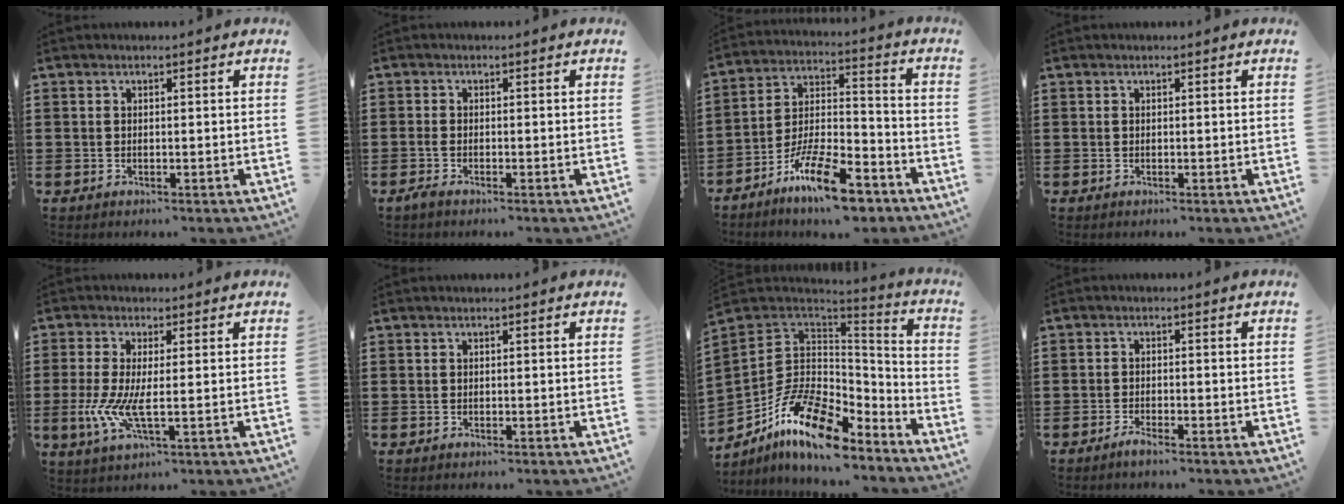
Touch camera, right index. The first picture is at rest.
{"total": 1.1, "force": [-0.8, 0.2, 0.8], "torque": [-0.024, -0.006, -0.017]}
{"total": 12.5, "force": [-9.1, 3.3, 8.0], "torque": [-0.148, 0.032, -0.169]}
{"total": 0.0}
{"total": 5.9, "force": [-0.7, 1.5, 5.6], "torque": [-0.131, -0.015, -0.017]}
{"total": 0.0}
{"total": 14.2, "force": [-7.9, 7.0, 9.4], "torque": [-0.201, 0.021, -0.140]}
{"total": 1.6, "force": [-1.4, 0.0, 0.8], "torque": [-0.022, -0.007, -0.027]}